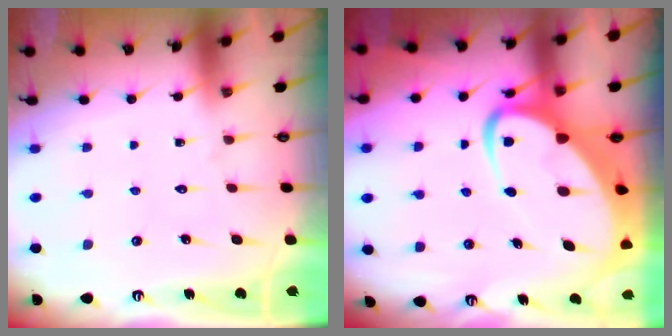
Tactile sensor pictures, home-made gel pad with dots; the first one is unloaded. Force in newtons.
{"total": 8.6, "press": 8.5, "slide": 0.9}